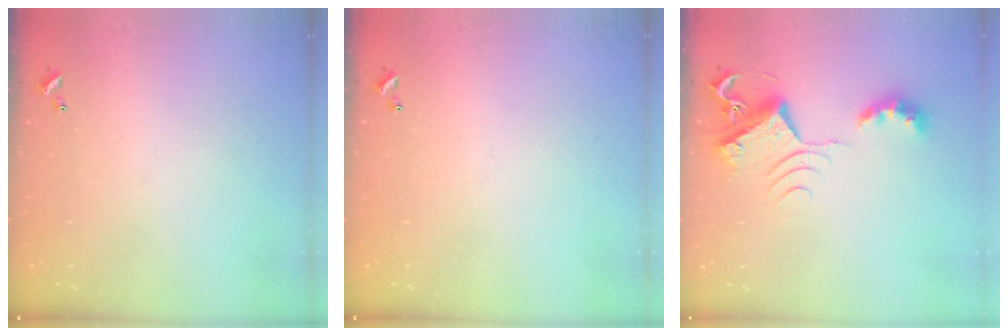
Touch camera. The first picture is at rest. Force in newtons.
{"total": 0.0}
{"total": 8.1, "press": 8.1, "slide": 0.1}